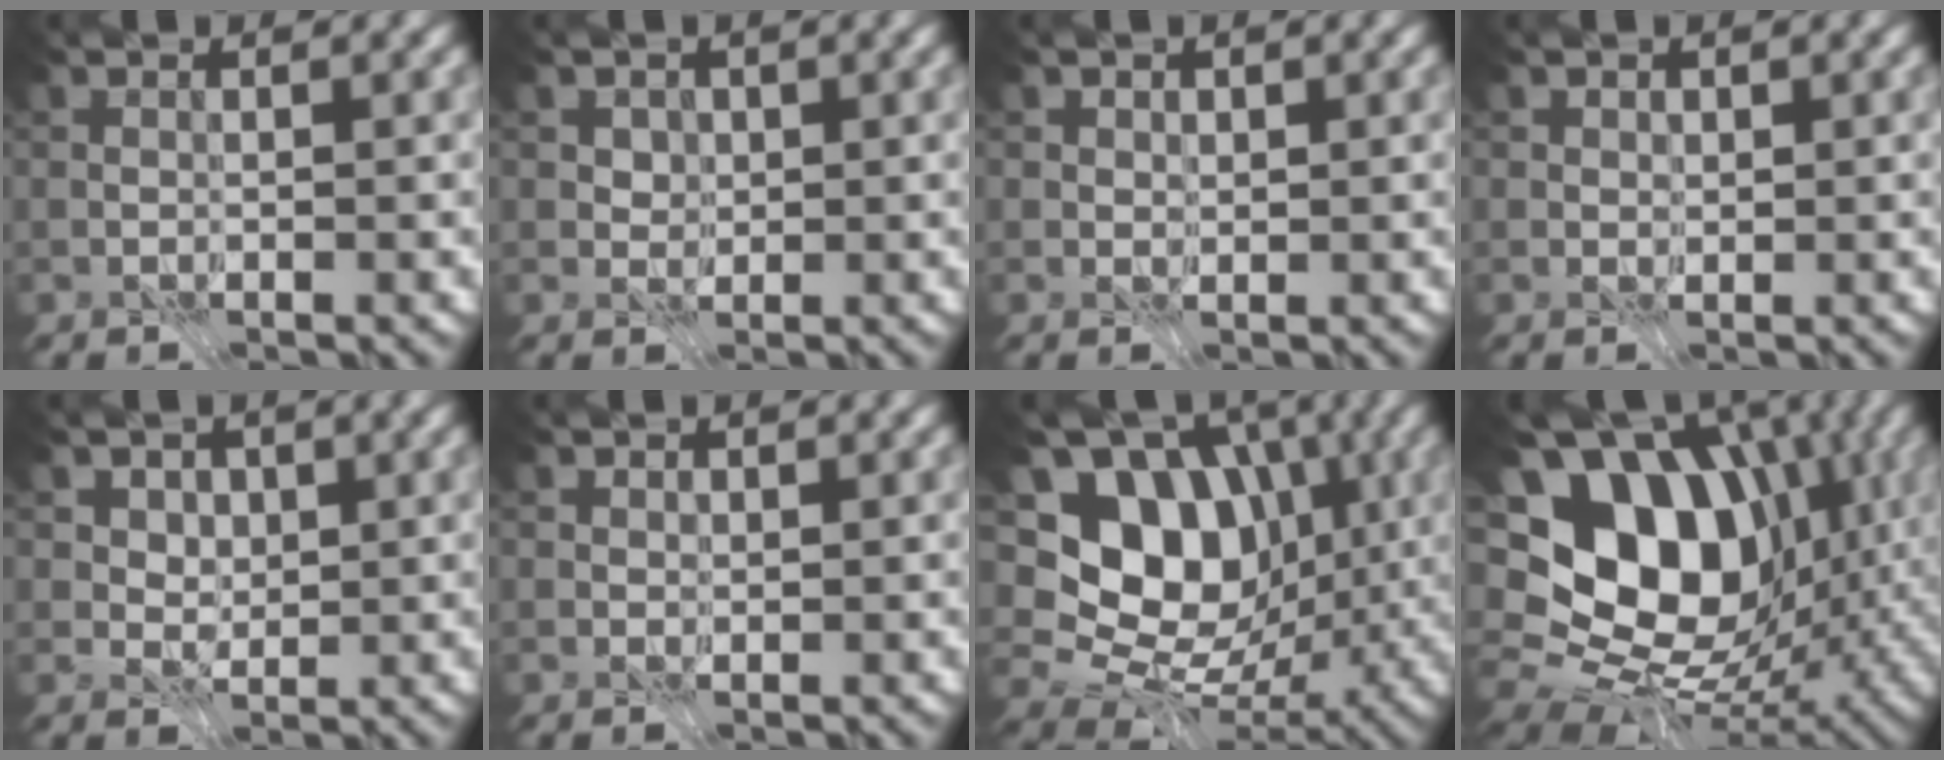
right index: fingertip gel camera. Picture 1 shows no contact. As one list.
[{"total": 2.6, "force": [1.2, 2.0, 1.2], "torque": [-0.033, -0.003, 0.028]}, {"total": 1.9, "force": [1.0, 1.4, 0.8], "torque": [-0.019, -0.005, 0.020]}, {"total": 1.6, "force": [0.8, 1.2, 0.7], "torque": [-0.014, -0.007, 0.019]}, {"total": 3.9, "force": [1.8, 3.0, 1.8], "torque": [-0.041, -0.010, 0.031]}, {"total": 1.2, "force": [0.6, 0.9, 0.5], "torque": [-0.009, -0.008, 0.016]}, {"total": 12.5, "force": [1.4, 9.5, 8.0], "torque": [-0.135, 0.023, 0.016]}, {"total": 16.2, "force": [1.9, 11.8, 10.9], "torque": [-0.169, 0.019, 0.035]}]